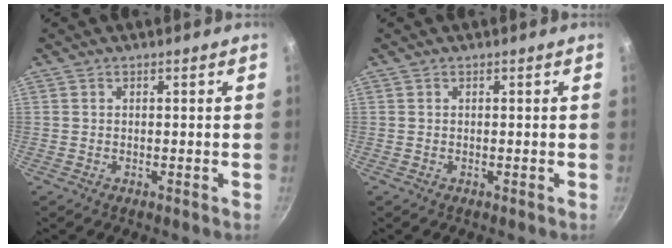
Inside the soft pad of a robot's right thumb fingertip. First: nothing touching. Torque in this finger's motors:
{"motor_torque": [0.00, 0.00, 0.01, 0.01, 0.00]}